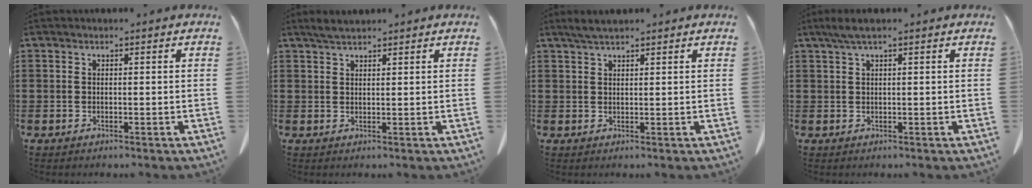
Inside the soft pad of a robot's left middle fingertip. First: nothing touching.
{"total": 2.0, "force": [1.7, 0.4, 1.0], "torque": [-0.024, 0.001, 0.034]}
{"total": 2.2, "force": [1.8, 0.4, 1.2], "torque": [-0.029, 0.000, 0.035]}
{"total": 2.1, "force": [1.0, 0.1, 1.9], "torque": [-0.037, -0.001, 0.020]}